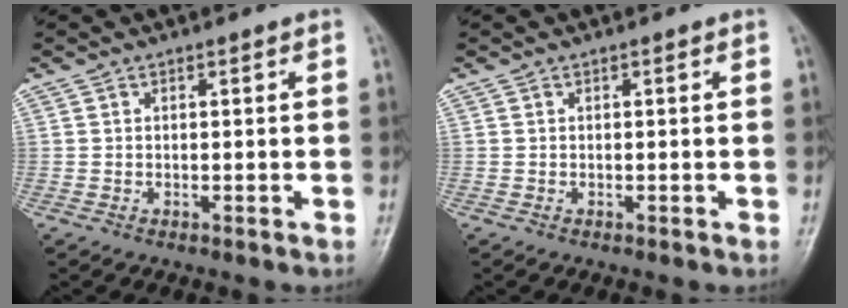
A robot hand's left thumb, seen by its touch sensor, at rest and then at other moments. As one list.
[{"total": 0.0}]